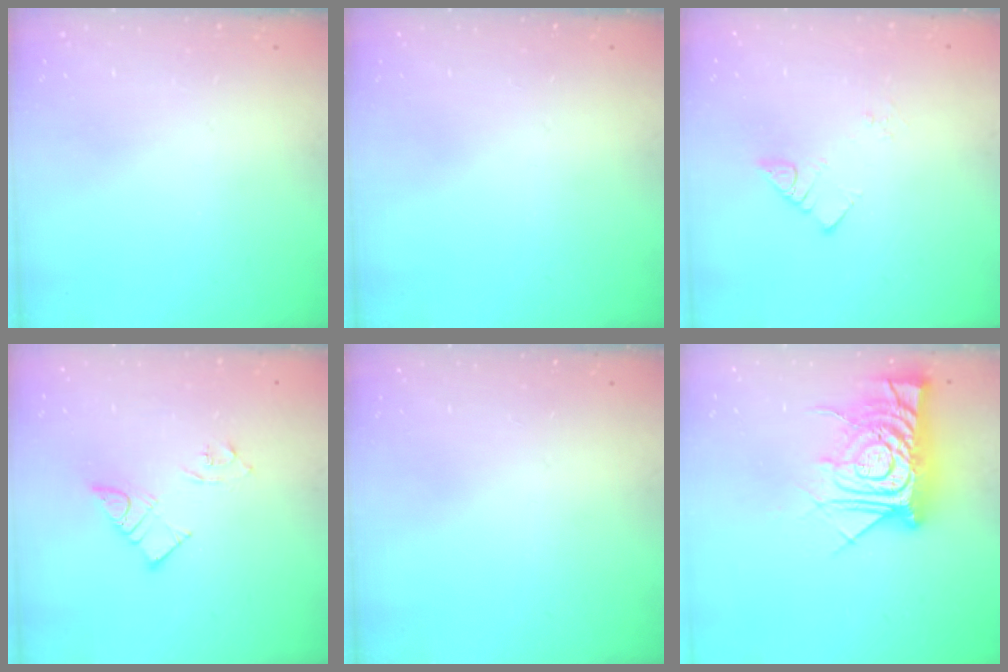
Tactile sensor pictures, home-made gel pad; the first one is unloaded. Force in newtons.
{"total": 0.0}
{"total": 2.6, "press": 2.6, "slide": 0.1}
{"total": 7.1, "press": 7.1, "slide": 0.6}
{"total": 0.0}
{"total": 15.3, "press": 15.2, "slide": 1.3}